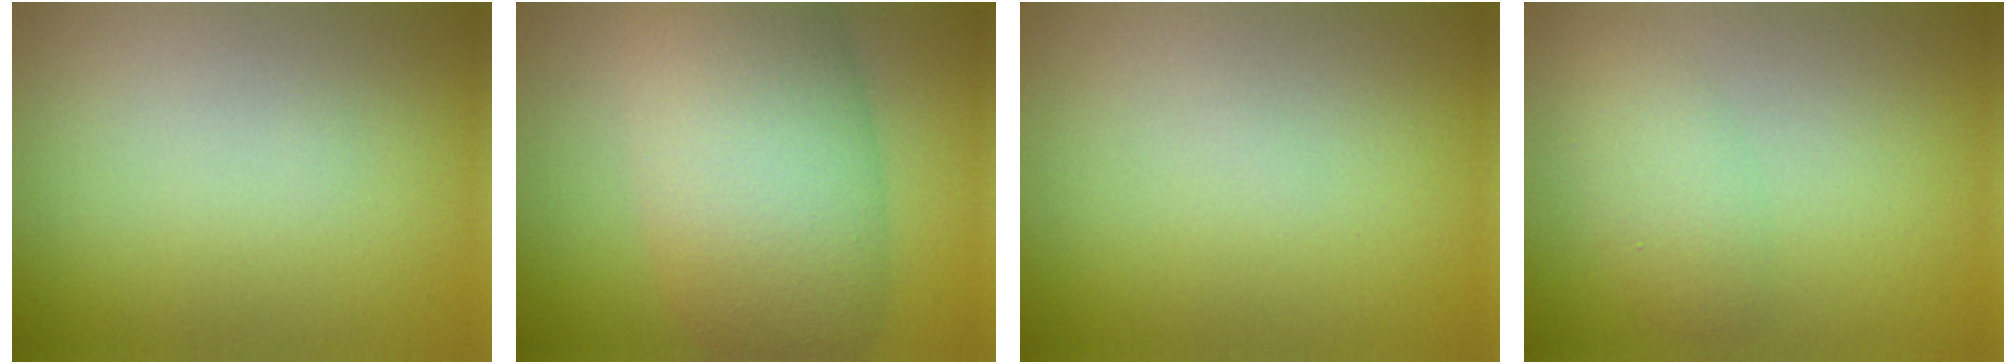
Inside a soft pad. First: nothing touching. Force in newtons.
{"total": 10.0, "press": 9.9, "slide": 0.7}
{"total": 0.0}
{"total": 2.5, "press": 2.5, "slide": 0.1}